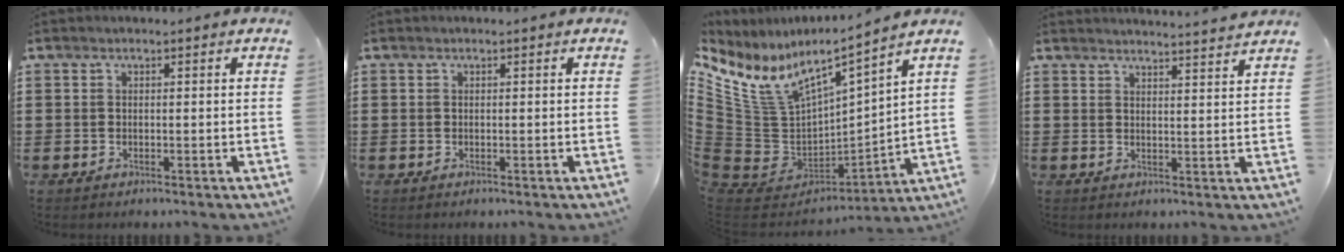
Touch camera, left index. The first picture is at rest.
{"total": 0.0}
{"total": 9.2, "force": [5.9, 4.0, 5.8], "torque": [-0.153, -0.059, 0.102]}
{"total": 2.9, "force": [2.9, -0.6, 0.2], "torque": [-0.006, -0.021, 0.050]}